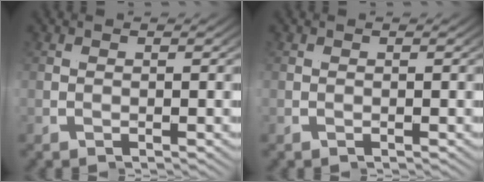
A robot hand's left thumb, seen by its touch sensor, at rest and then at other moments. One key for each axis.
{"total": 0.0}